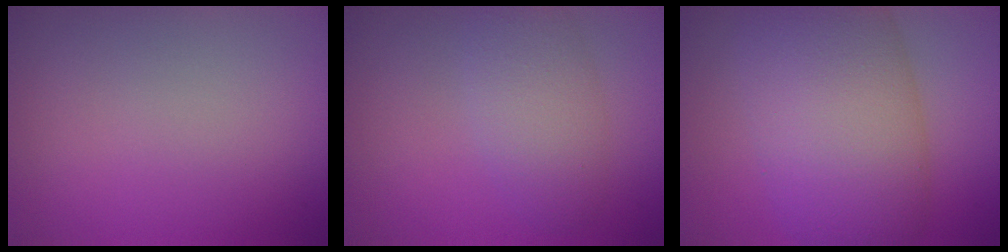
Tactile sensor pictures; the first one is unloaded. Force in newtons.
{"total": 3.7, "press": 3.7, "slide": 0.2}
{"total": 11.5, "press": 11.5, "slide": 0.6}